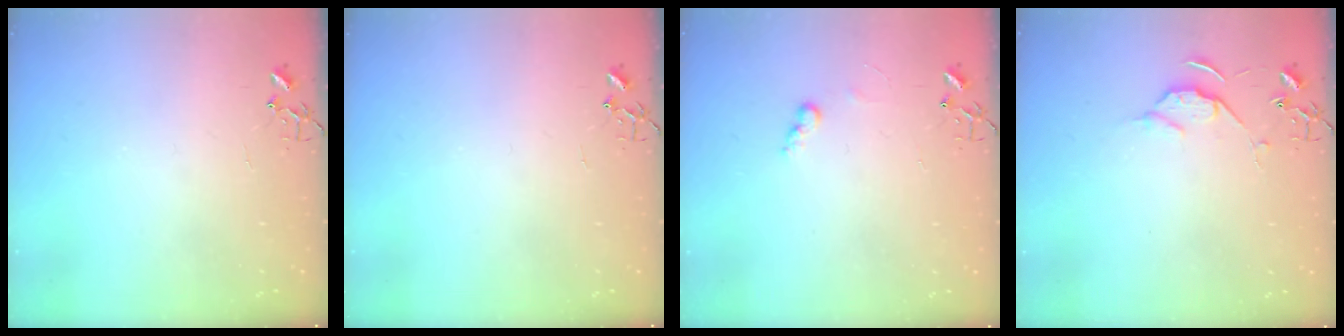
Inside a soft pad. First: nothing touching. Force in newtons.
{"total": 0.0}
{"total": 6.1, "press": 6.1, "slide": 0.3}
{"total": 5.7, "press": 5.7, "slide": 0.8}